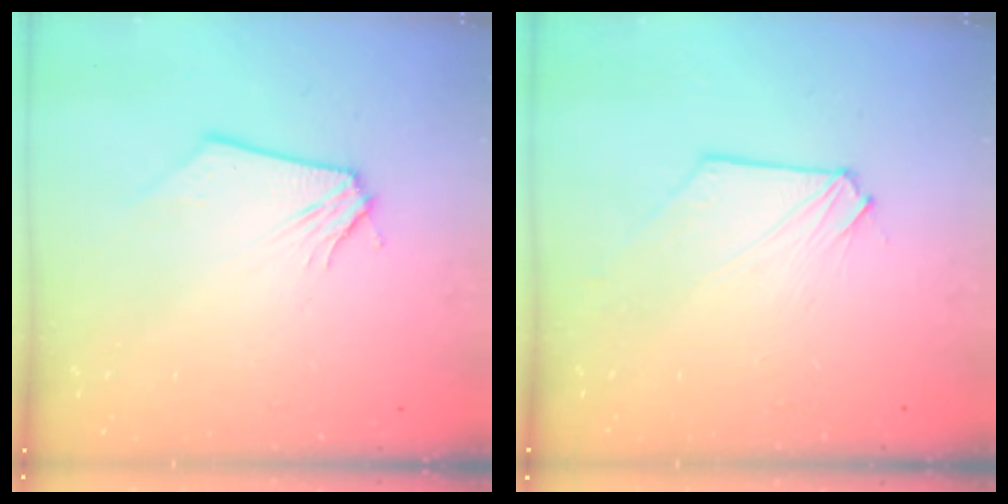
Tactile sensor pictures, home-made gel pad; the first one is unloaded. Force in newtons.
{"total": 0.0}